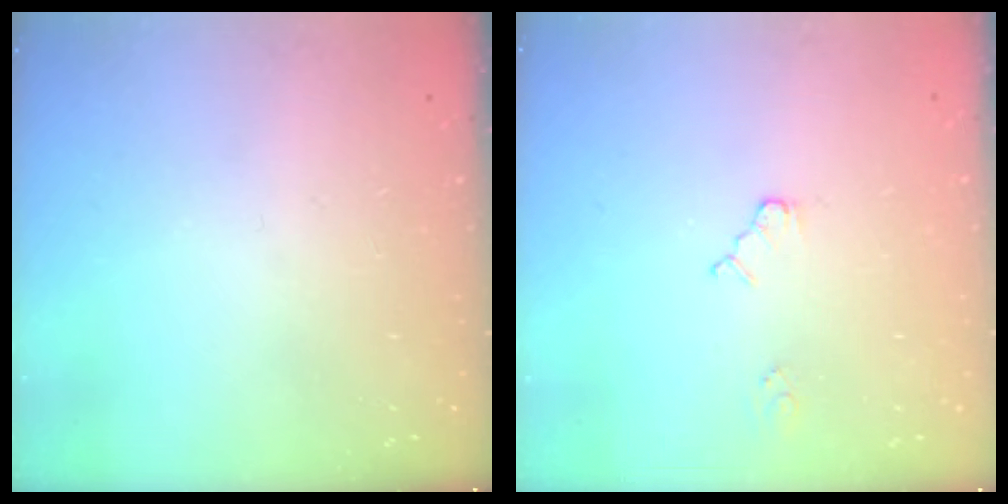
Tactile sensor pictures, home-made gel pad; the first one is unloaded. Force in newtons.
{"total": 1.9, "press": 1.9, "slide": 0.3}